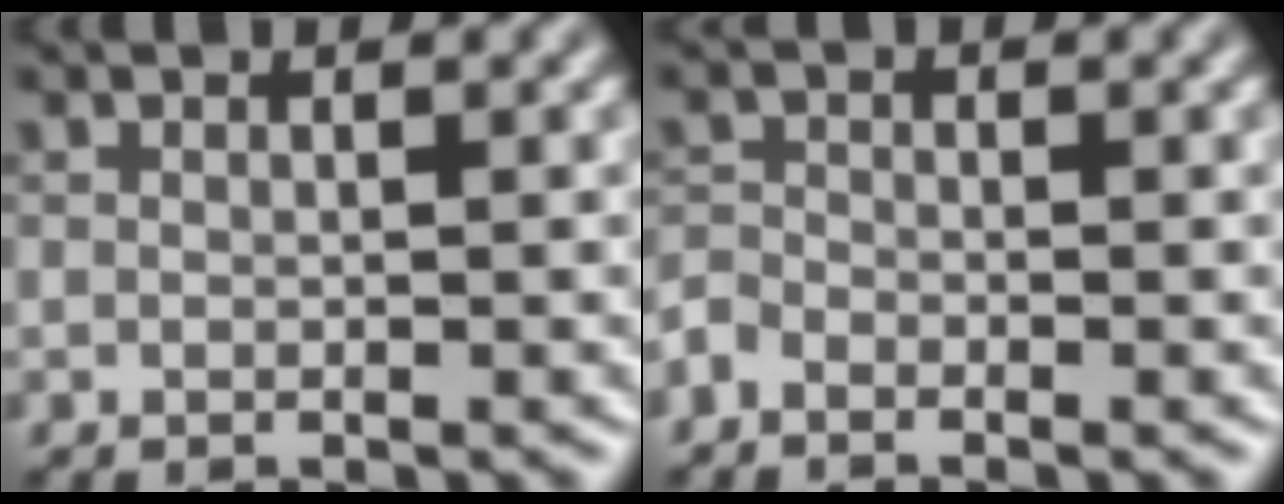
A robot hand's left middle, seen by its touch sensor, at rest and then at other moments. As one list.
[{"total": 1.4, "force": [-1.1, 0.6, 0.5], "torque": [-0.010, 0.002, -0.030]}]